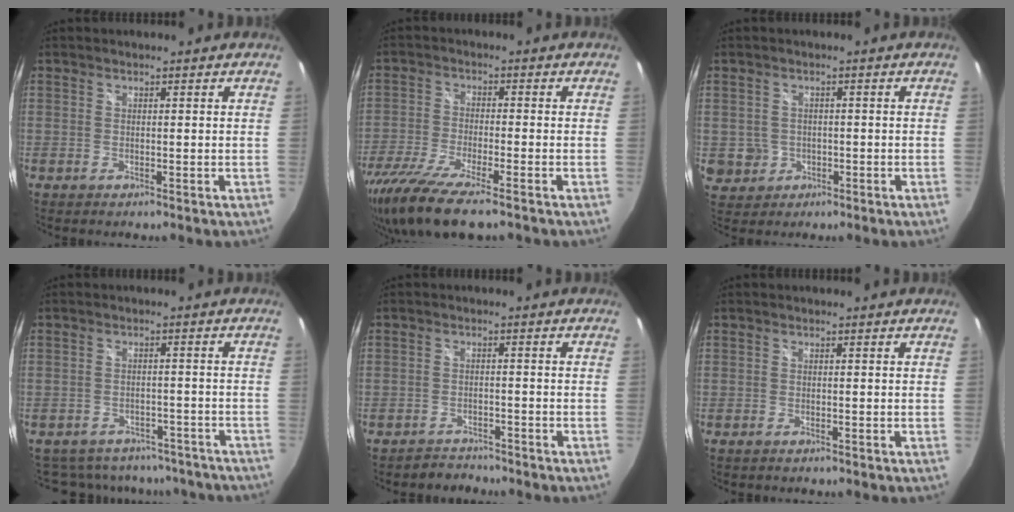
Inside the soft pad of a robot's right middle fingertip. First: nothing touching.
{"total": 14.2, "force": [-10.5, 2.6, 9.2], "torque": [-0.201, -0.057, -0.191]}
{"total": 4.8, "force": [-0.8, 4.6, 1.1], "torque": [-0.036, 0.002, -0.001]}
{"total": 16.3, "force": [-13.7, 7.3, 5.1], "torque": [-0.111, 0.017, -0.165]}
{"total": 3.1, "force": [-2.9, 1.2, -0.3], "torque": [-0.004, 0.006, -0.049]}
{"total": 0.7, "force": [-0.6, 0.3, 0.2], "torque": [-0.005, -0.003, -0.012]}